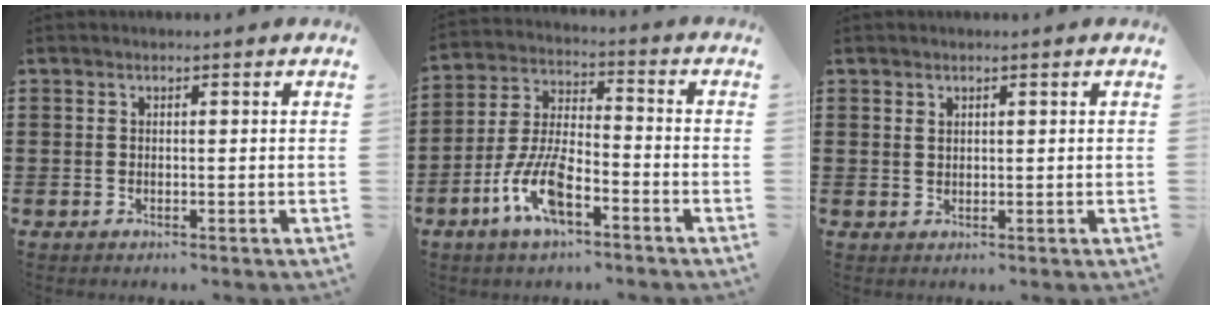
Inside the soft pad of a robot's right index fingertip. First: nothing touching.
{"total": 9.3, "force": [-4.5, 3.8, 7.1], "torque": [-0.163, -0.003, -0.083]}
{"total": 1.0, "force": [0.8, 0.6, 0.3], "torque": [-0.007, 0.003, 0.015]}